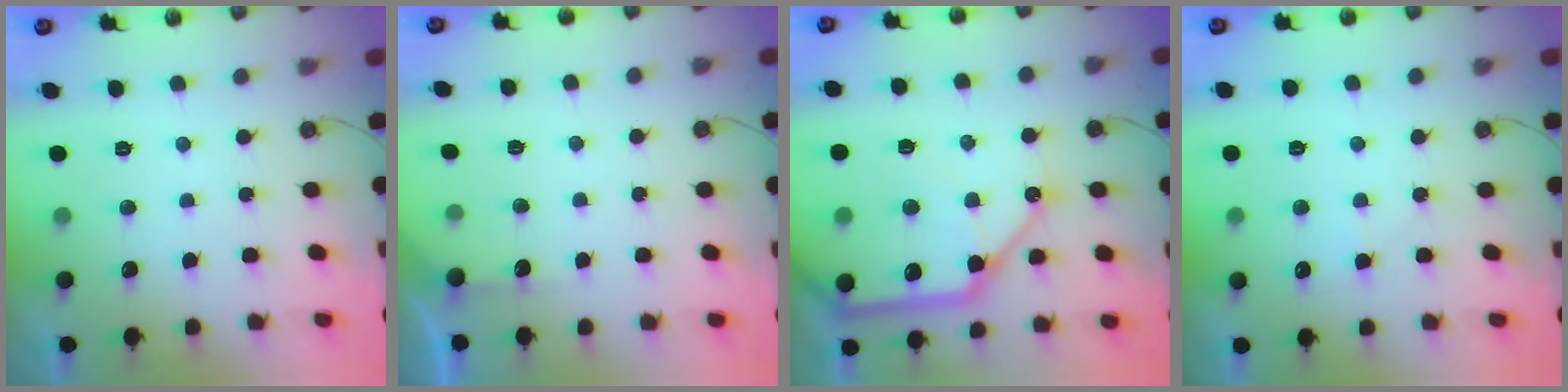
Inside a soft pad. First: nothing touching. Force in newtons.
{"total": 3.0, "press": 3.0, "slide": 0.3}
{"total": 22.6, "press": 22.3, "slide": 3.1}
{"total": 5.6, "press": 5.6, "slide": 0.6}